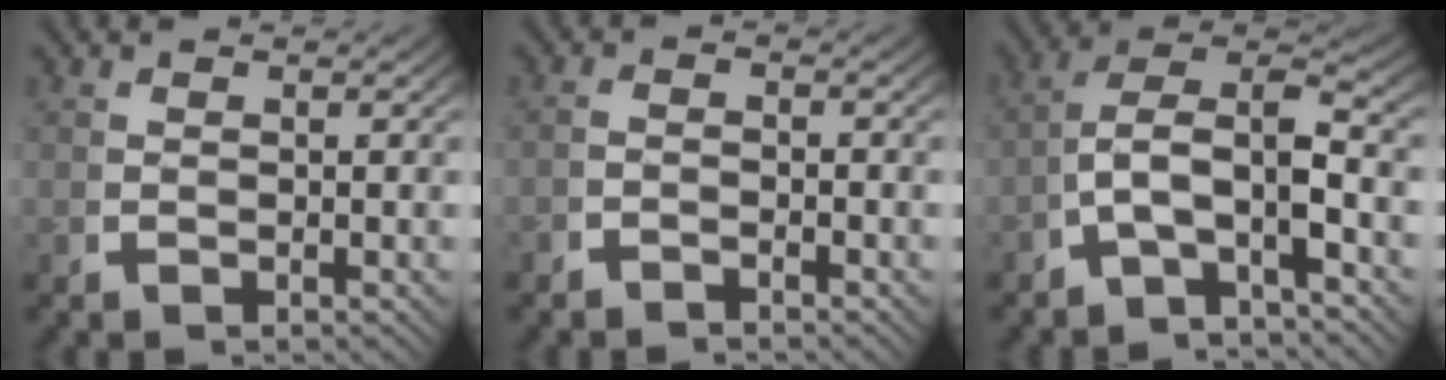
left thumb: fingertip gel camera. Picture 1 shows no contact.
{"total": 1.5, "force": [-1.4, 0.5, 0.2], "torque": [0.001, -0.003, -0.029]}
{"total": 9.4, "force": [-1.0, 6.3, 6.9], "torque": [-0.141, -0.029, -0.020]}